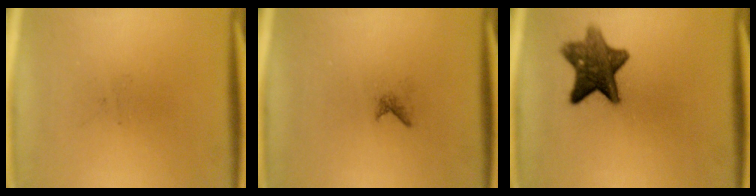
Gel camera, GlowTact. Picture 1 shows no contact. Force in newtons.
{"total": 0.6}
{"total": 9.1}